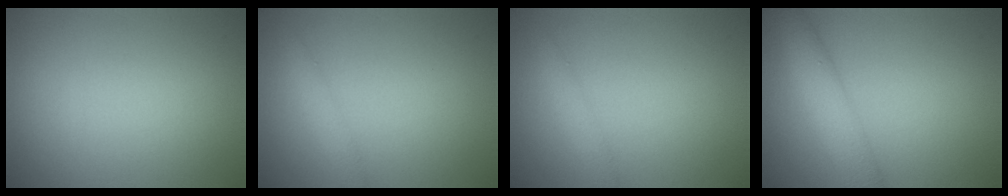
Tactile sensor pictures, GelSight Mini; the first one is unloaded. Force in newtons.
{"total": 1.4, "press": 1.4, "slide": 0.1}
{"total": 1.4, "press": 1.4, "slide": 0.1}
{"total": 3.9, "press": 3.9, "slide": 0.3}